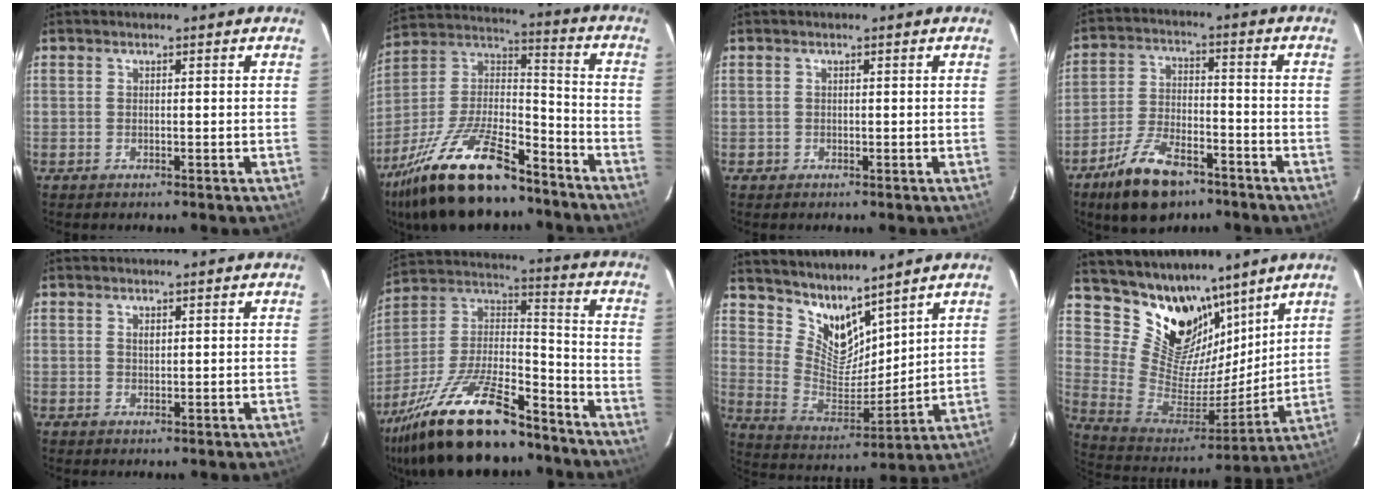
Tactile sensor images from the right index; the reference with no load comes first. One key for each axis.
{"total": 25.0, "fx": -17.3, "fy": 8.9, "fz": 15.6, "tx": -0.314, "ty": -0.005, "tz": -0.290}
{"total": 1.0, "fx": -0.3, "fy": 1.0, "fz": 0.0, "tx": 0.001, "ty": 0.004, "tz": -0.003}
{"total": 12.6, "fx": -8.6, "fy": 5.5, "fz": 7.4, "tx": -0.161, "ty": -0.004, "tz": -0.150}
{"total": 0.9, "fx": 0.4, "fy": 0.6, "fz": 0.6, "tx": -0.010, "ty": 0.002, "tz": 0.009}
{"total": 27.2, "fx": -19.3, "fy": 9.0, "fz": 16.9, "tx": -0.333, "ty": -0.011, "tz": -0.315}
{"total": 10.6, "fx": 9.1, "fy": 3.8, "fz": 3.9, "tx": -0.076, "ty": -0.014, "tz": 0.184}
{"total": 18.3, "fx": 13.2, "fy": 10.2, "fz": 7.4, "tx": -0.165, "ty": -0.011, "tz": 0.252}